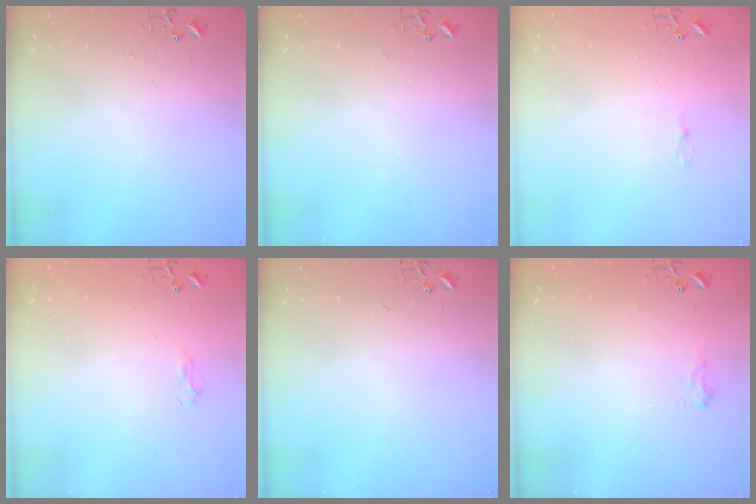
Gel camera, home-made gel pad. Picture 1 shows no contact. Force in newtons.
{"total": 0.0}
{"total": 2.5, "press": 2.5, "slide": 0.3}
{"total": 7.1, "press": 7.1, "slide": 0.8}
{"total": 0.0}
{"total": 6.9, "press": 6.9, "slide": 0.7}